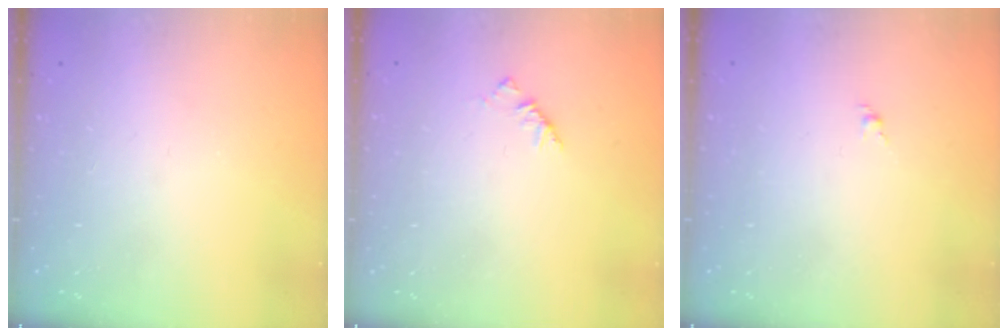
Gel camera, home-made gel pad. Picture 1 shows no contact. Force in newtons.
{"total": 3.4, "press": 3.3, "slide": 0.7}
{"total": 1.4, "press": 1.2, "slide": 0.6}